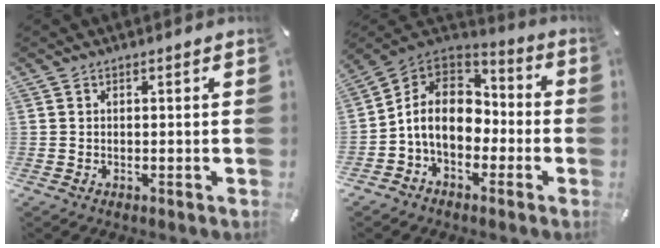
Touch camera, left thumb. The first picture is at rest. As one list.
[{"total": 11.9, "force": [-2.6, 9.4, 6.9], "torque": [-0.149, 0.018, -0.050]}]